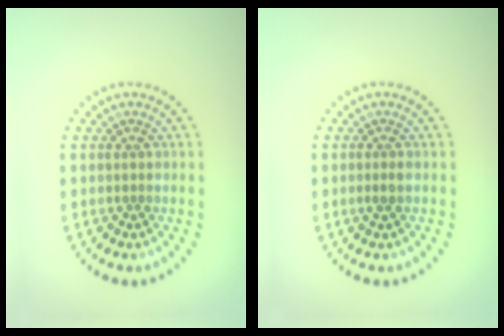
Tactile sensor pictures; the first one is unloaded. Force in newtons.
{"total": 0.9, "press": 0.8, "slide": 0.4}